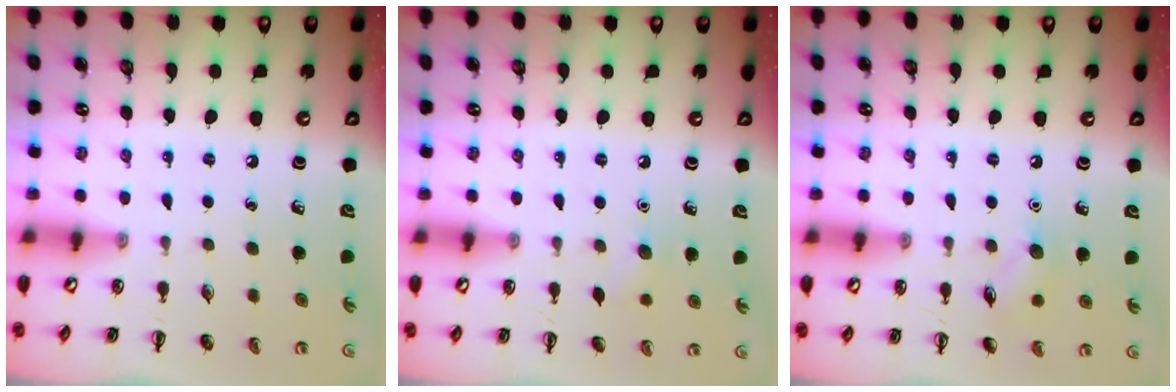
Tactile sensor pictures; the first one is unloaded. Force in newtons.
{"total": 5.8, "press": 5.6, "slide": 1.5}
{"total": 7.3, "press": 7.1, "slide": 1.6}